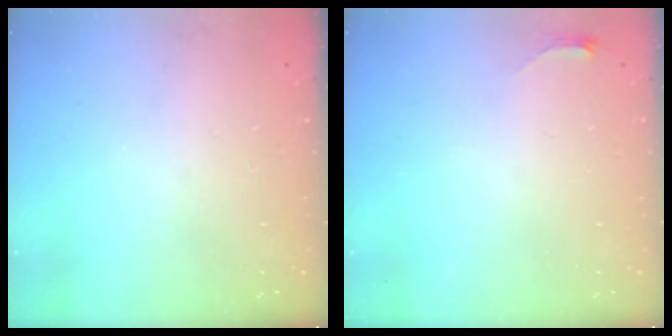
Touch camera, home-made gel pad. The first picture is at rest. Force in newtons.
{"total": 2.8, "press": 2.8, "slide": 0.4}